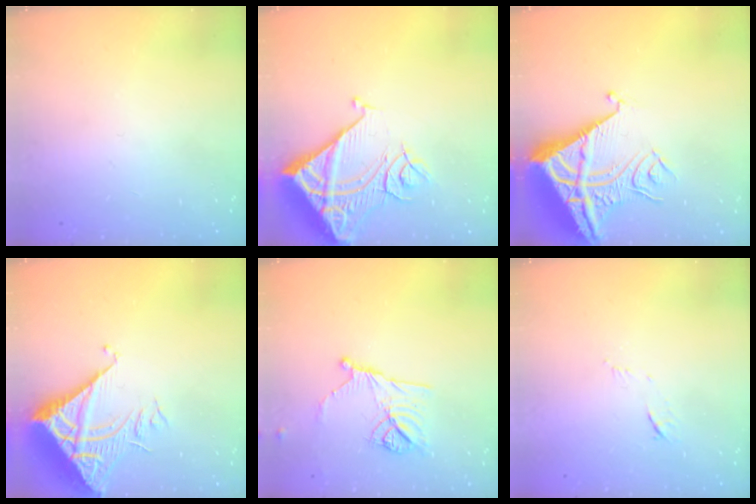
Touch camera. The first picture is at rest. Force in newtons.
{"total": 14.6, "press": 14.5, "slide": 2.0}
{"total": 11.5, "press": 11.5, "slide": 1.2}
{"total": 8.4, "press": 8.4, "slide": 1.0}
{"total": 11.2, "press": 10.9, "slide": 2.3}
{"total": 6.2, "press": 6.2, "slide": 0.9}